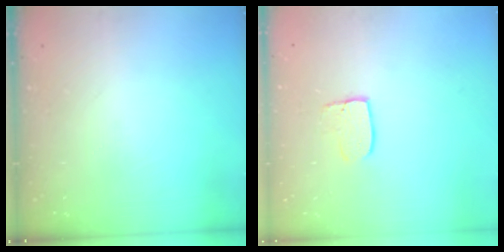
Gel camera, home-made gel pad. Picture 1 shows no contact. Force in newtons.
{"total": 5.9, "press": 5.9, "slide": 0.3}